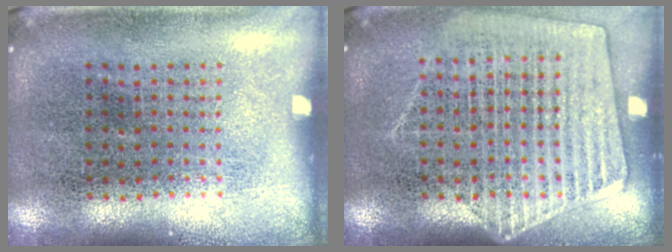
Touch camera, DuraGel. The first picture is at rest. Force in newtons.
{"total": 1.6, "press": 1.5, "slide": 0.5}